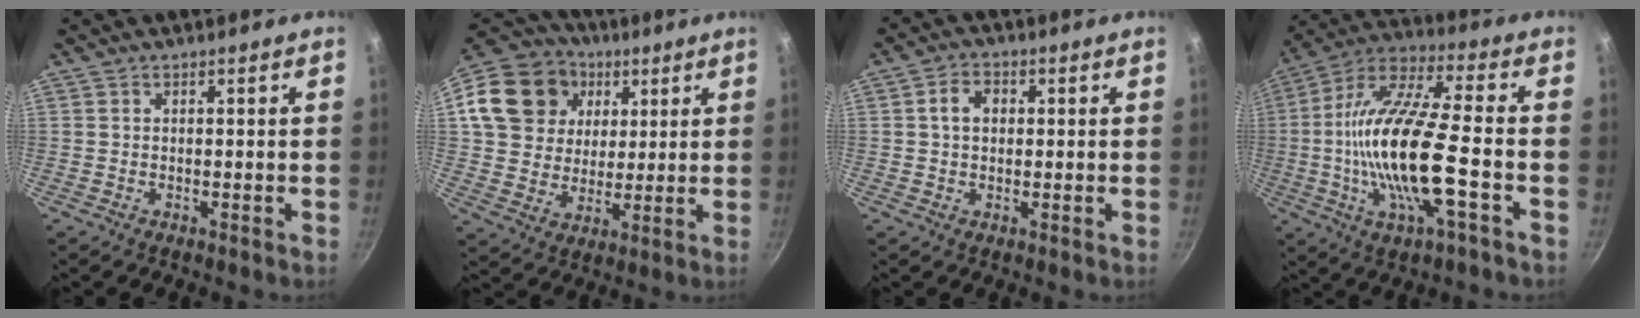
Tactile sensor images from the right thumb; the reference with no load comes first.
{"total": 18.6, "force": [5.5, 15.7, 8.4], "torque": [-0.146, 0.016, 0.094]}
{"total": 4.3, "force": [0.6, 3.3, 2.7], "torque": [-0.032, 0.010, 0.005]}
{"total": 20.1, "force": [-3.8, 5.4, 19.0], "torque": [-0.365, 0.025, -0.084]}